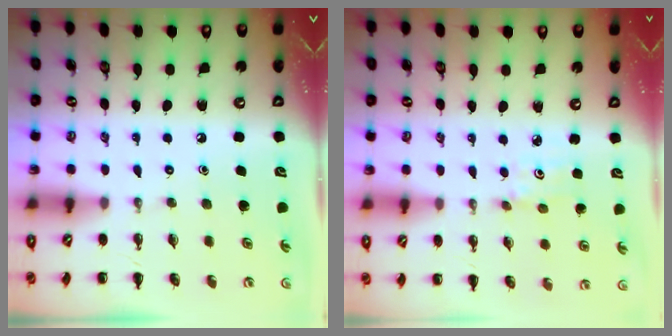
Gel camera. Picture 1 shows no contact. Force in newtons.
{"total": 2.9, "press": 2.8, "slide": 0.8}